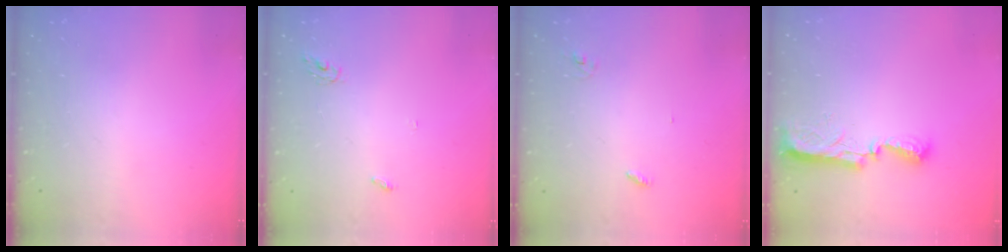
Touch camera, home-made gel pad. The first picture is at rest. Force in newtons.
{"total": 2.8, "press": 2.8, "slide": 0.2}
{"total": 2.8, "press": 2.8, "slide": 0.2}
{"total": 8.3, "press": 8.3, "slide": 0.9}